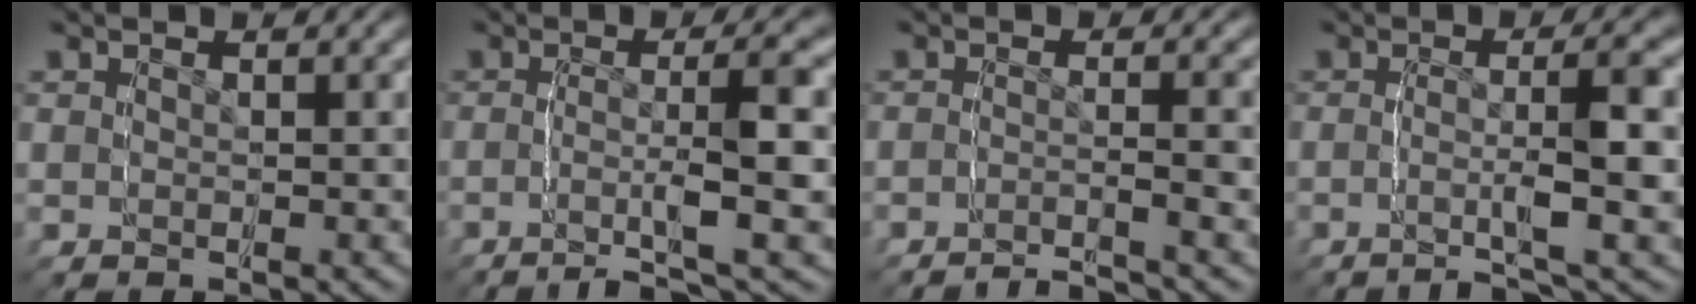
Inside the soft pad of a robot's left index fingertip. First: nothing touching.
{"total": 6.1, "force": [-3.4, 0.3, 5.0], "torque": [-0.079, -0.009, -0.055]}
{"total": 6.1, "force": [-5.9, 0.2, 1.4], "torque": [-0.019, -0.015, -0.096]}
{"total": 4.8, "force": [-2.4, 0.1, 4.1], "torque": [-0.066, -0.009, -0.043]}